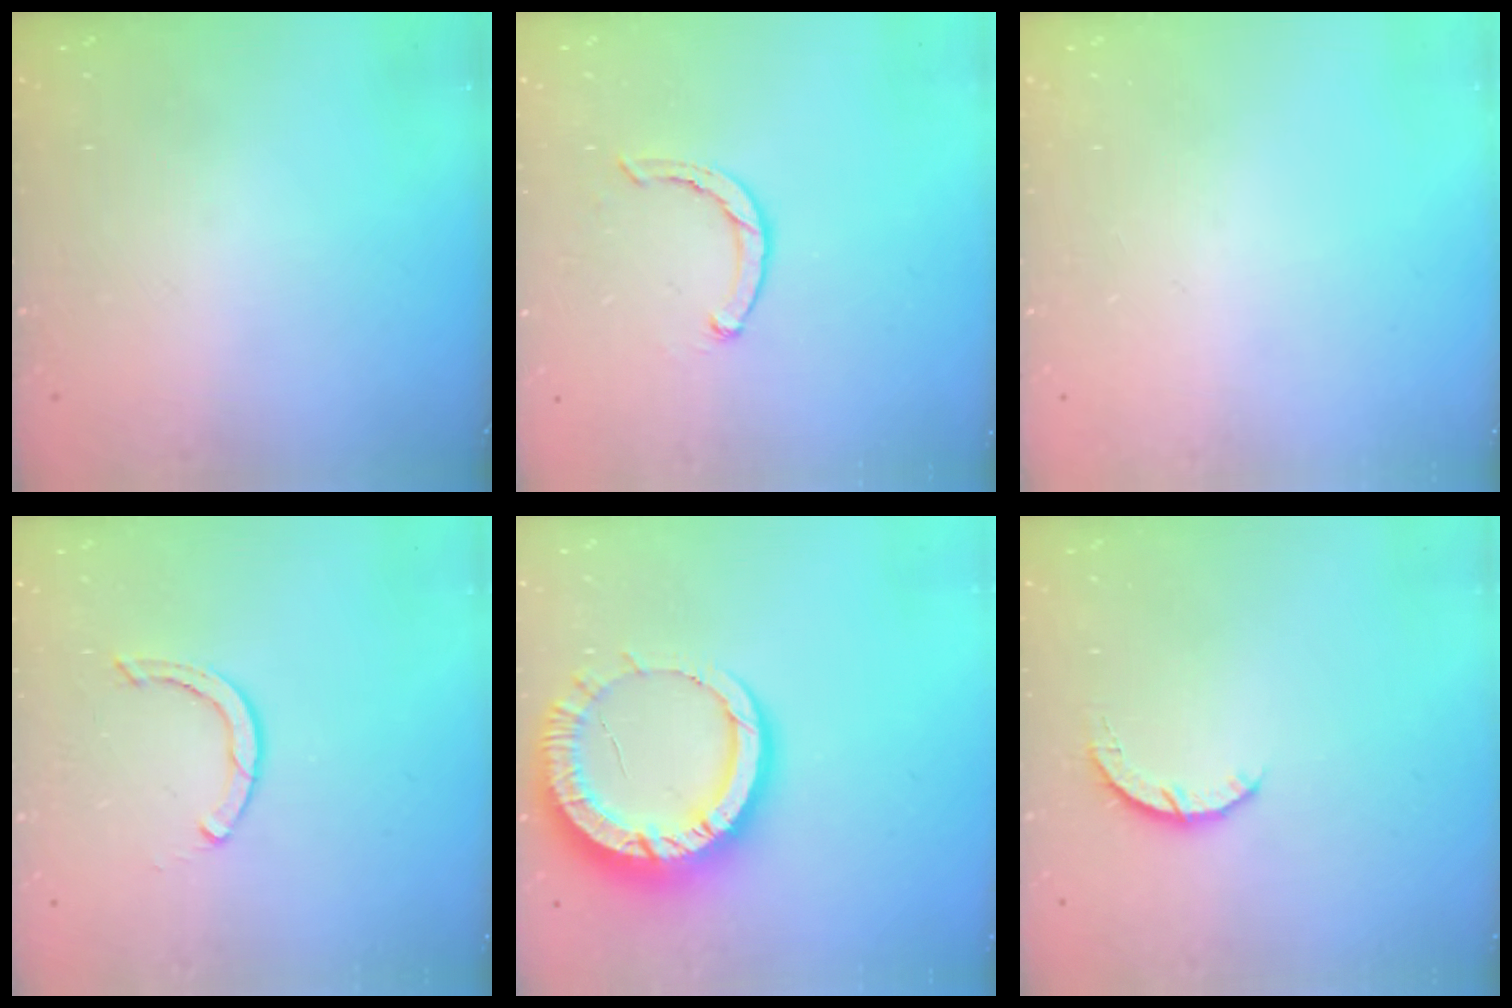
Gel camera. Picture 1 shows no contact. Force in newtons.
{"total": 1.5, "press": 1.5, "slide": 0.3}
{"total": 0.0}
{"total": 2.4, "press": 2.4, "slide": 0.0}
{"total": 14.2, "press": 14.1, "slide": 1.5}
{"total": 3.0, "press": 3.0, "slide": 0.4}